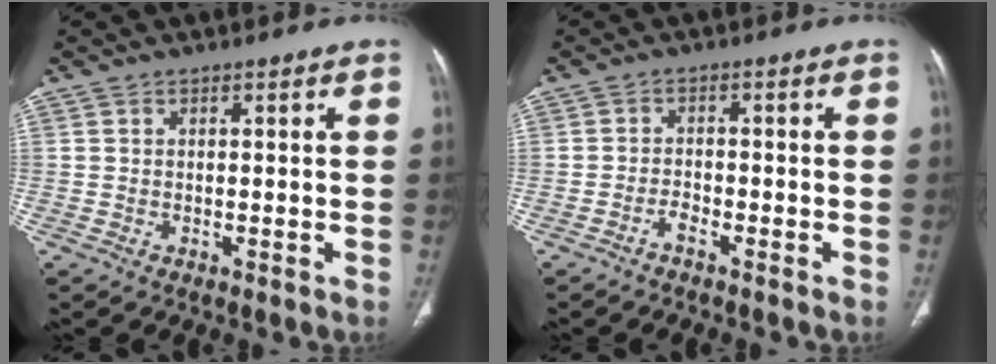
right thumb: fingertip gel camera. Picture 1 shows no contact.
{"total": 1.8, "force": [-1.5, 0.4, 1.0], "torque": [-0.022, 0.011, -0.031]}